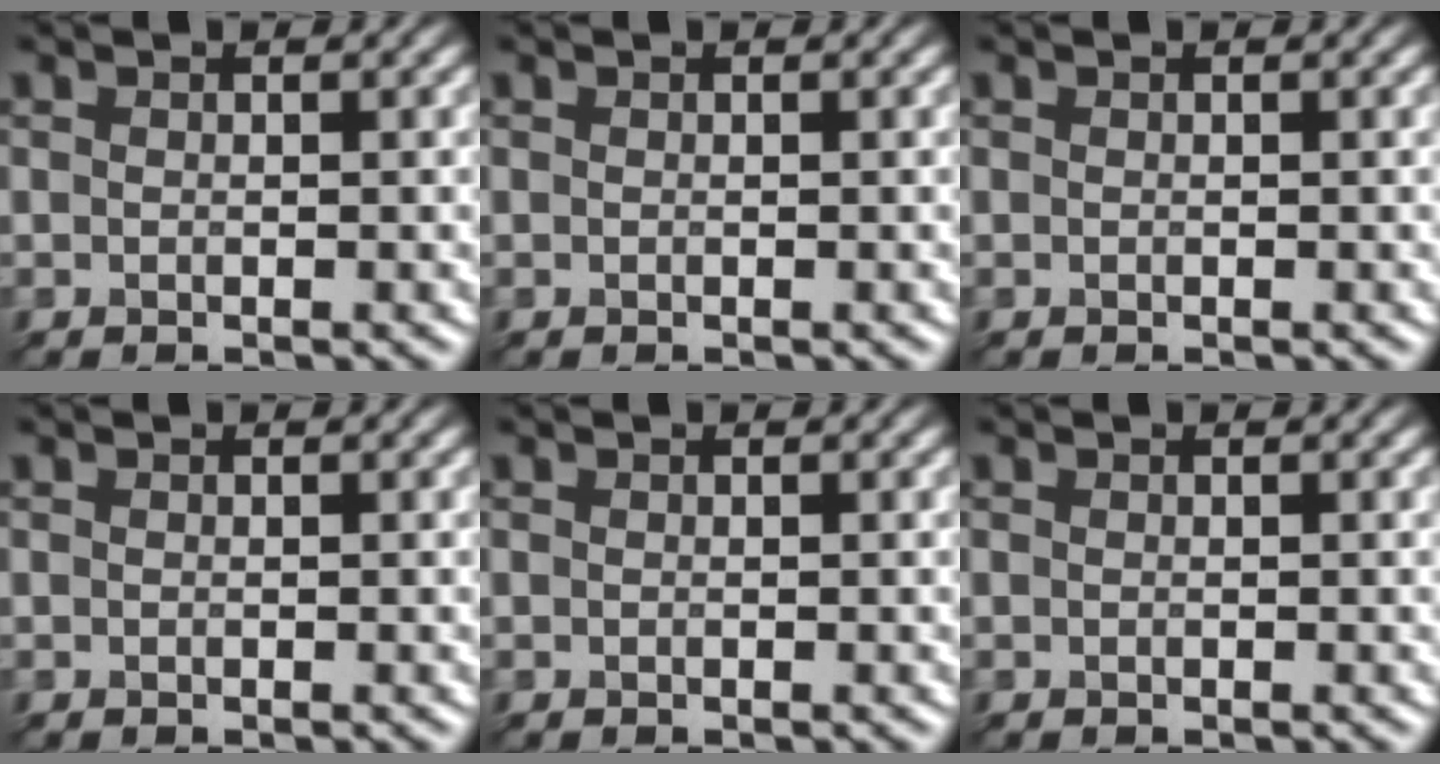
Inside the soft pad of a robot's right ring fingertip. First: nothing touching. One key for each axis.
{"total": 0.0}
{"total": 0.0}
{"total": 0.0}
{"total": 0.0}
{"total": 0.0}